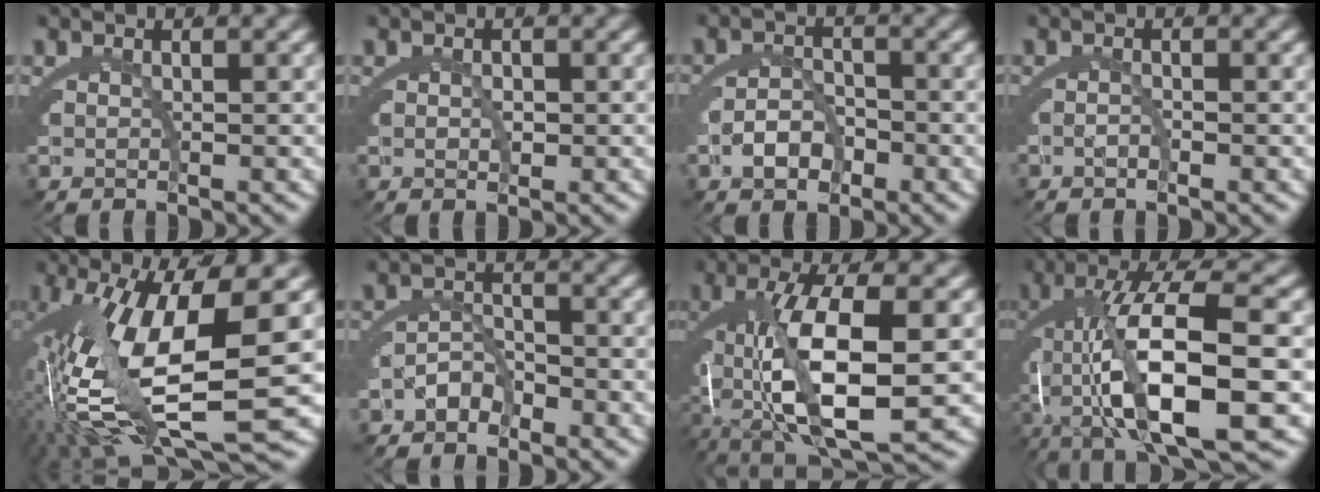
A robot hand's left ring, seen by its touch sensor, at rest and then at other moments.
{"total": 0.6, "force": [-0.1, 0.1, 0.6], "torque": [-0.012, -0.014, 0.006]}
{"total": 2.7, "force": [-1.5, 1.6, 1.6], "torque": [-0.017, -0.006, -0.025]}
{"total": 0.8, "force": [-0.7, -0.2, 0.4], "torque": [-0.009, -0.007, -0.012]}
{"total": 13.6, "force": [-2.3, 5.6, 12.2], "torque": [-0.238, -0.034, -0.006]}
{"total": 2.2, "force": [-1.8, 0.9, 1.0], "torque": [-0.015, -0.009, -0.032]}
{"total": 12.1, "force": [-2.2, 5.1, 10.7], "torque": [-0.226, -0.037, -0.003]}
{"total": 12.6, "force": [-2.4, 4.4, 11.6], "torque": [-0.220, -0.018, -0.016]}